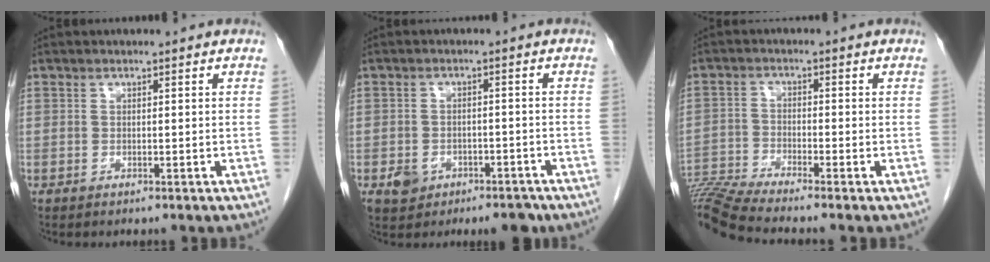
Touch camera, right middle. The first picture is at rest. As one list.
[{"total": 5.0, "force": [-2.9, 3.4, 2.3], "torque": [-0.026, 0.008, -0.036]}, {"total": 10.0, "force": [-9.1, -1.9, 3.6], "torque": [-0.073, -0.011, -0.169]}]